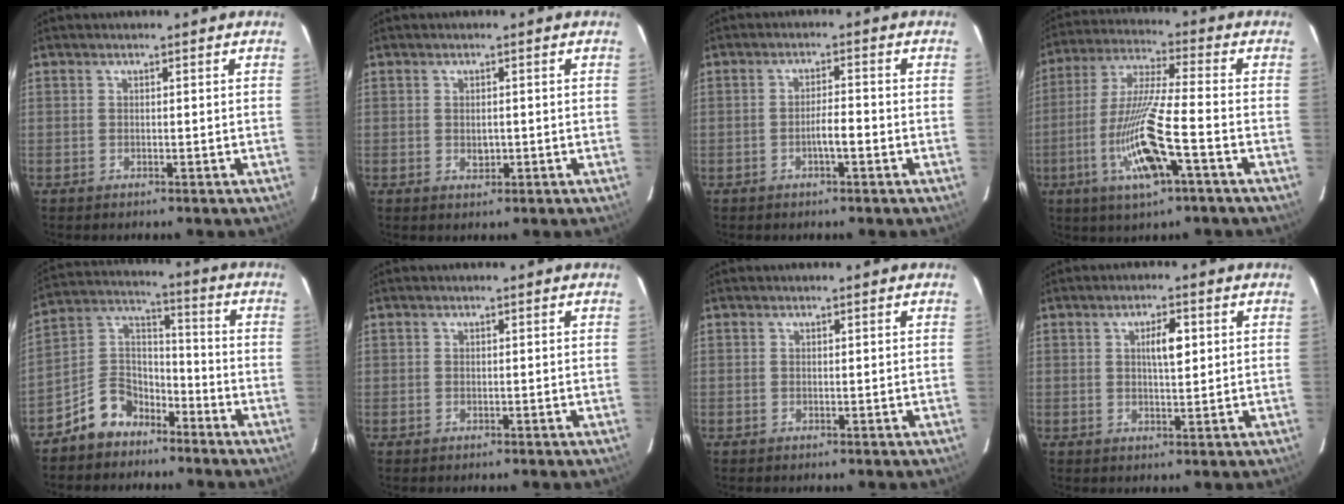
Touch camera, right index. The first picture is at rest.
{"total": 1.6, "force": [-0.2, 0.9, 1.3], "torque": [-0.024, -0.001, 0.000]}
{"total": 3.2, "force": [-1.2, 0.4, 2.9], "torque": [-0.046, 0.004, -0.021]}
{"total": 14.0, "force": [-4.9, 0.8, 13.0], "torque": [-0.266, -0.012, -0.092]}
{"total": 8.9, "force": [-6.4, 5.6, 2.6], "torque": [-0.058, 0.033, -0.123]}
{"total": 0.0}
{"total": 0.0}
{"total": 4.0, "force": [1.1, 1.0, 3.7], "torque": [-0.064, 0.005, 0.018]}